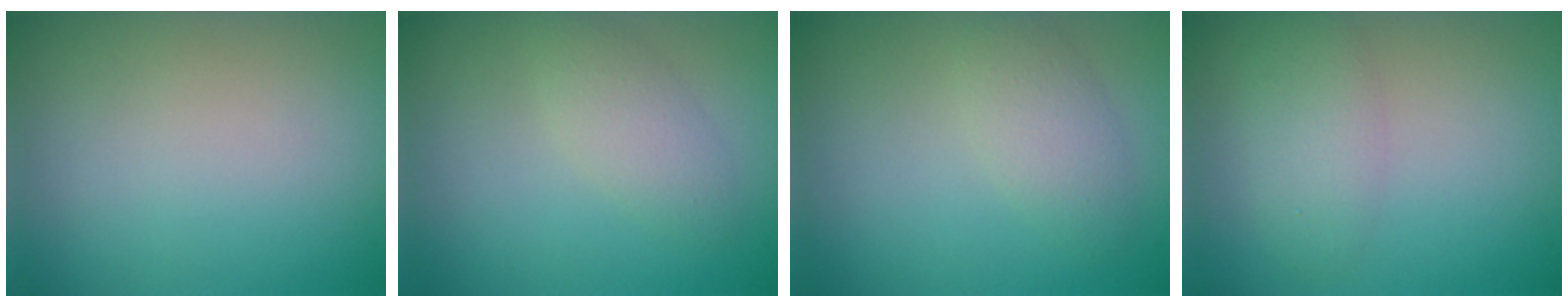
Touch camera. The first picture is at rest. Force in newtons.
{"total": 2.4, "press": 2.4, "slide": 0.2}
{"total": 2.5, "press": 2.5, "slide": 0.0}
{"total": 2.8, "press": 2.8, "slide": 0.1}